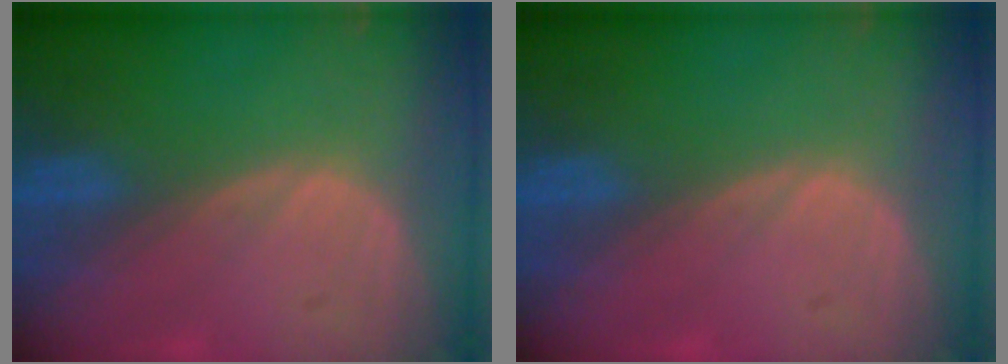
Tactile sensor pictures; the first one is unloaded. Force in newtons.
{"total": 0.0}